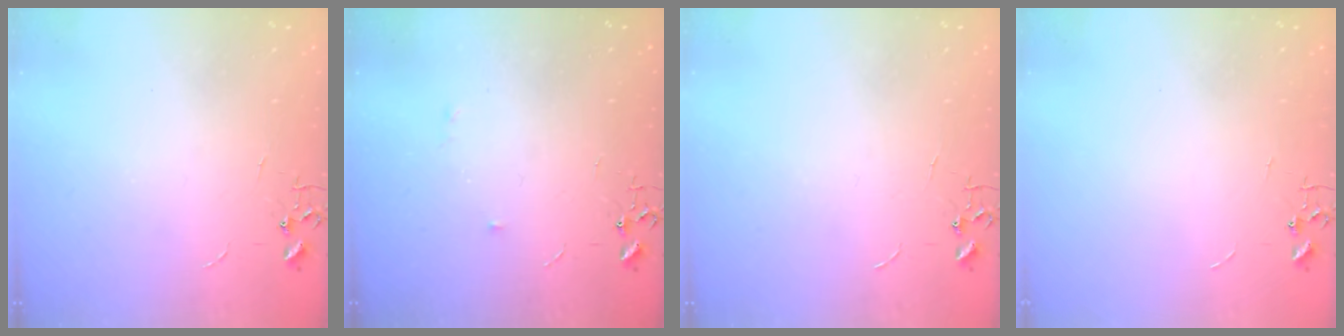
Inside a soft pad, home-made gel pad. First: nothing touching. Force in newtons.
{"total": 3.6, "press": 3.5, "slide": 0.7}
{"total": 0.0}
{"total": 0.0}